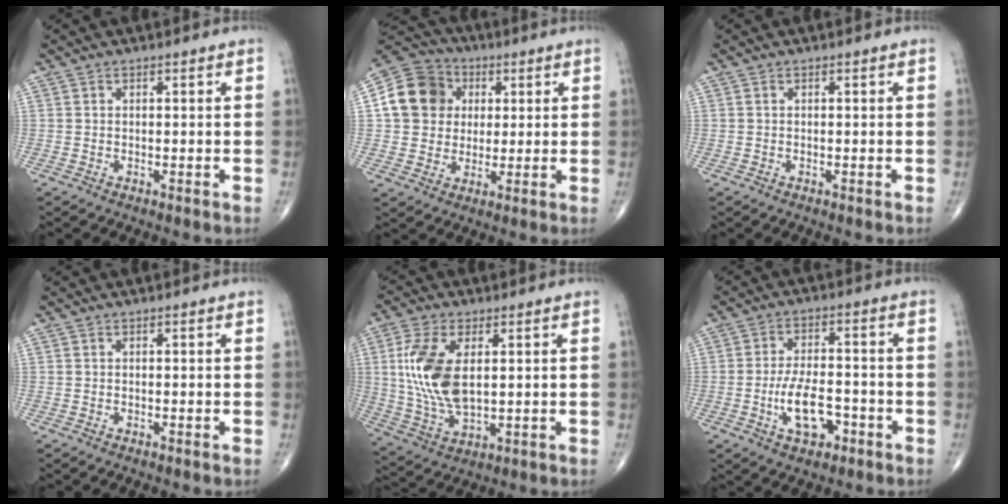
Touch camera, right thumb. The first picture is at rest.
{"total": 13.1, "force": [2.6, 11.5, 5.6], "torque": [-0.083, 0.011, 0.037]}
{"total": 0.0}
{"total": 0.0}
{"total": 13.5, "force": [2.4, 7.0, 11.3], "torque": [-0.235, -0.010, 0.054]}
{"total": 8.6, "force": [-3.2, 4.3, 6.8], "torque": [-0.108, 0.020, -0.055]}